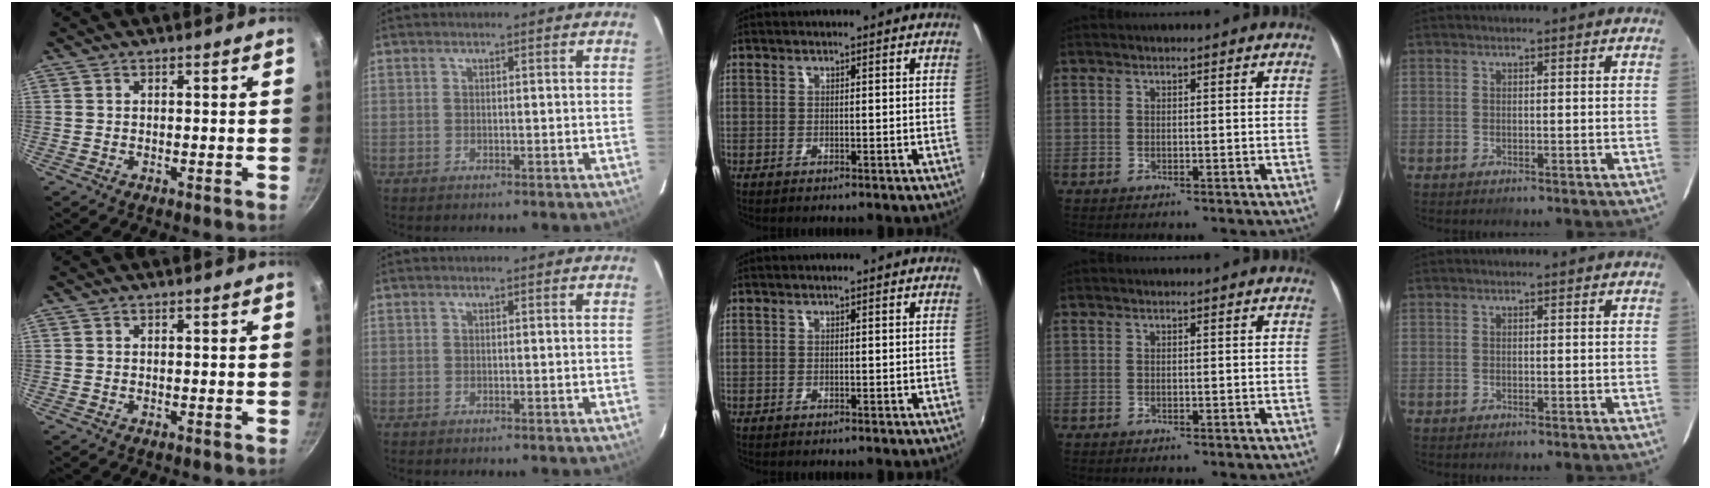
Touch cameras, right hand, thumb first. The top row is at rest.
{}